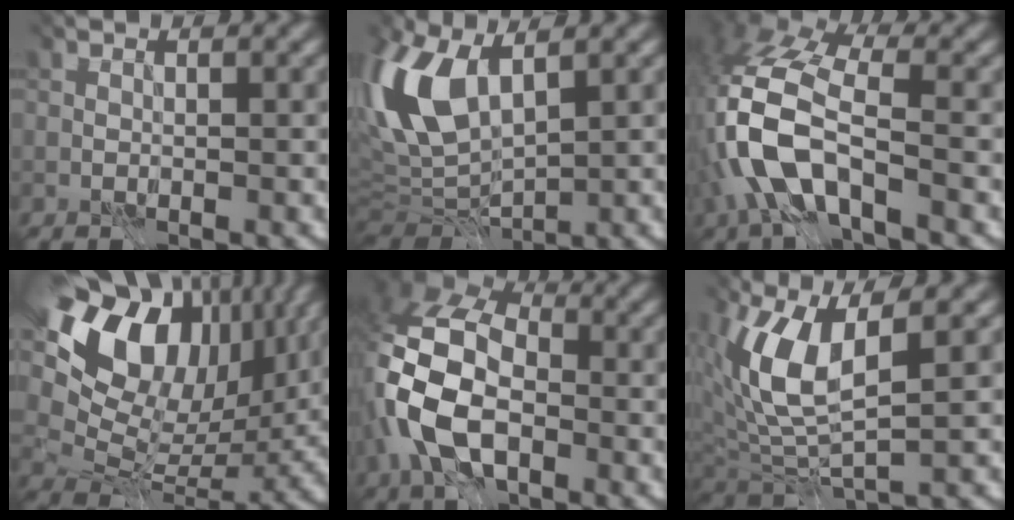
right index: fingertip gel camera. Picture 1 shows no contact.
{"total": 9.0, "force": [1.4, 4.5, 7.7], "torque": [-0.211, -0.001, 0.046]}
{"total": 8.7, "force": [-4.9, 3.3, 6.4], "torque": [-0.160, -0.011, -0.080]}
{"total": 12.5, "force": [6.0, 7.9, 7.7], "torque": [-0.173, 0.024, 0.137]}
{"total": 10.5, "force": [-3.7, 6.1, 7.7], "torque": [-0.190, -0.020, -0.059]}
{"total": 6.6, "force": [0.5, 2.6, 6.0], "torque": [-0.146, -0.019, 0.033]}